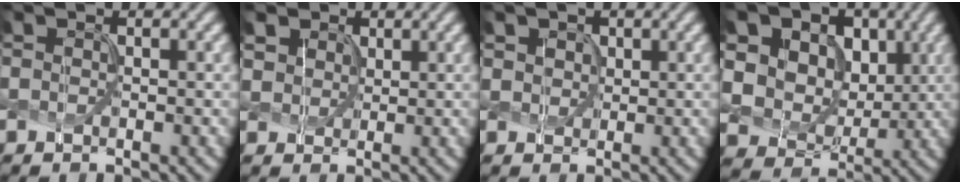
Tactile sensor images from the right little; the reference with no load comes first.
{"total": 4.0, "force": [2.5, 2.8, 1.3], "torque": [-0.057, 0.005, 0.052]}
{"total": 2.0, "force": [1.2, 1.5, 0.5], "torque": [-0.018, 0.001, 0.027]}
{"total": 16.3, "force": [6.3, 12.9, 7.7], "torque": [-0.199, 0.023, 0.133]}